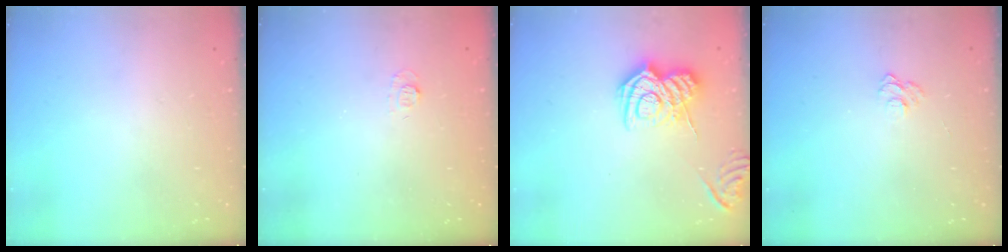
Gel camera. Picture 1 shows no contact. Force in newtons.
{"total": 3.7, "press": 3.6, "slide": 1.0}
{"total": 11.6, "press": 11.6, "slide": 0.6}
{"total": 3.7, "press": 3.7, "slide": 0.3}